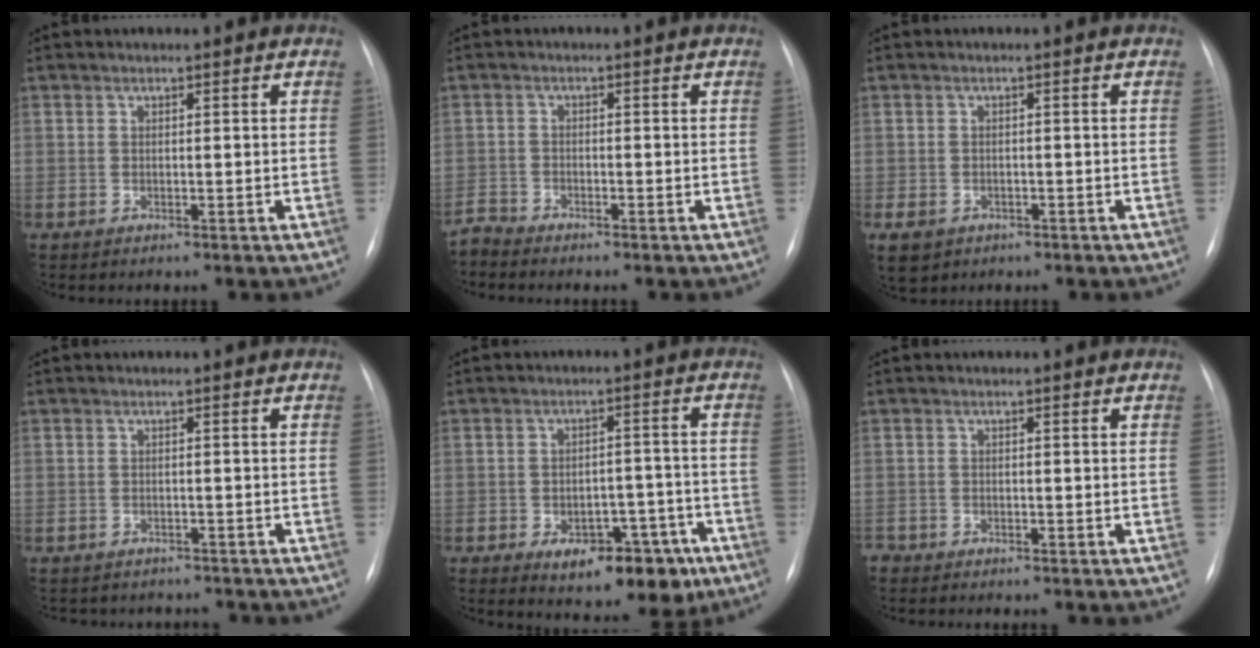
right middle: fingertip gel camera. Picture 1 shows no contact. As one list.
[{"total": 2.1, "force": [-2.1, -0.2, -0.5], "torque": [0.012, -0.012, -0.042]}, {"total": 7.5, "force": [-3.9, 5.8, 2.8], "torque": [-0.076, -0.004, -0.051]}, {"total": 5.1, "force": [-4.6, 2.2, 0.5], "torque": [-0.006, 0.007, -0.050]}, {"total": 10.9, "force": [-6.0, 5.6, 7.2], "torque": [-0.077, 0.022, -0.075]}, {"total": 1.6, "force": [-1.5, 0.5, 0.2], "torque": [-0.003, -0.003, -0.026]}]